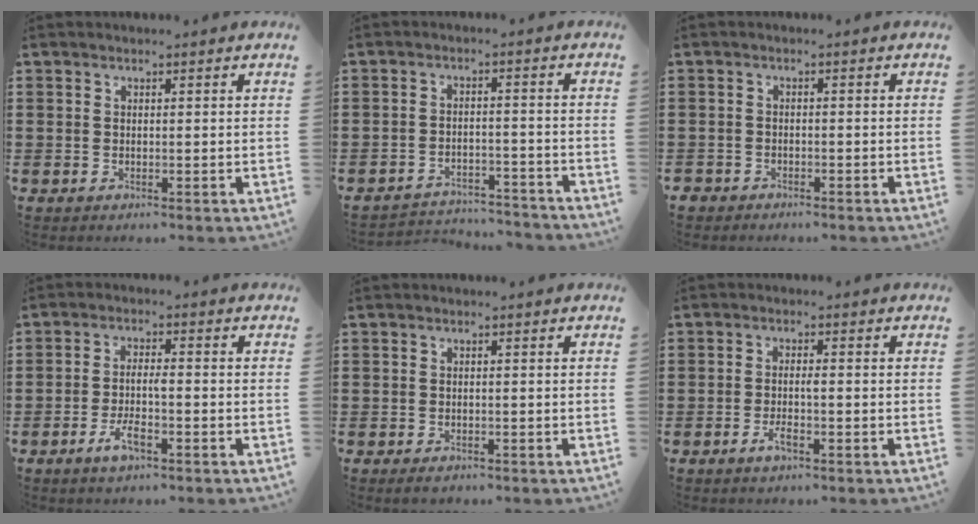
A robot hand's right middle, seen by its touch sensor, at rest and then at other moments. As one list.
[{"total": 3.5, "force": [-3.5, 0.4, 0.3], "torque": [-0.010, 0.003, -0.074]}, {"total": 1.7, "force": [-1.6, 0.5, -0.2], "torque": [-0.001, 0.000, -0.037]}, {"total": 4.1, "force": [-2.0, 1.1, 3.4], "torque": [-0.077, 0.001, -0.044]}, {"total": 0.9, "force": [-0.8, 0.4, 0.4], "torque": [-0.009, -0.003, -0.015]}, {"total": 2.5, "force": [-1.1, 0.6, 2.1], "torque": [-0.044, 0.000, -0.023]}]